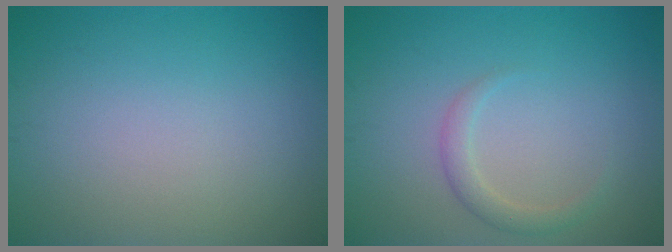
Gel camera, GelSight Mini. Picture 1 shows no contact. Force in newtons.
{"total": 1.6, "press": 1.6, "slide": 0.1}